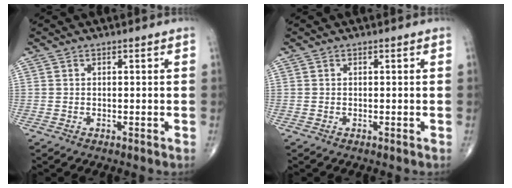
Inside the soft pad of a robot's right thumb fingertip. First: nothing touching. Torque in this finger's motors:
{"motor_torque": [0.13, -0.13, 0.00, 0.00, 0.00]}